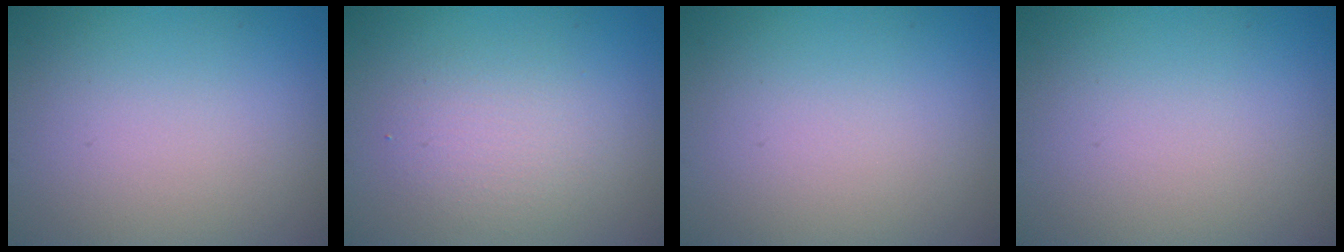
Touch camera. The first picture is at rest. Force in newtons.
{"total": 2.6, "press": 2.6, "slide": 0.2}
{"total": 0.0}
{"total": 0.0}